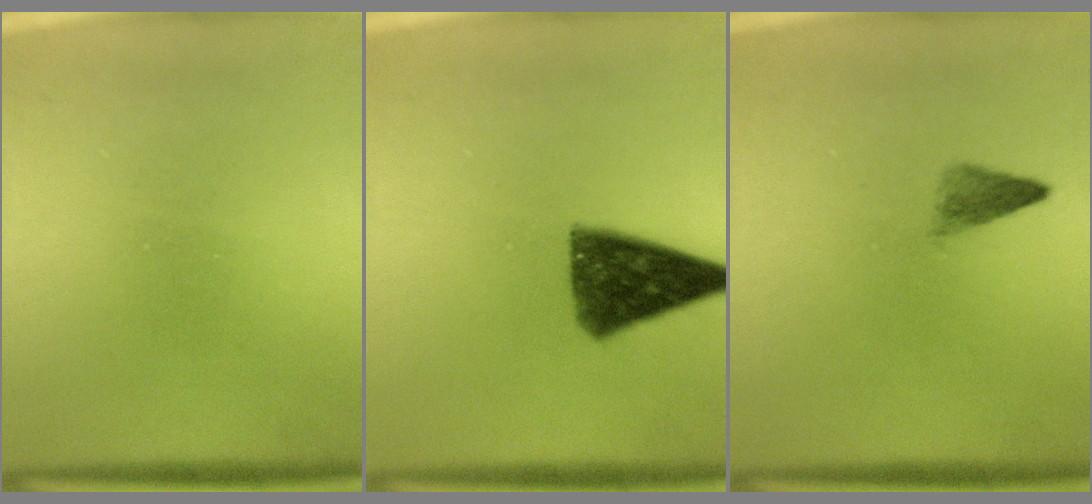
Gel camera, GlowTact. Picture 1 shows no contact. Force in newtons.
{"total": 10.6}
{"total": 2.1}